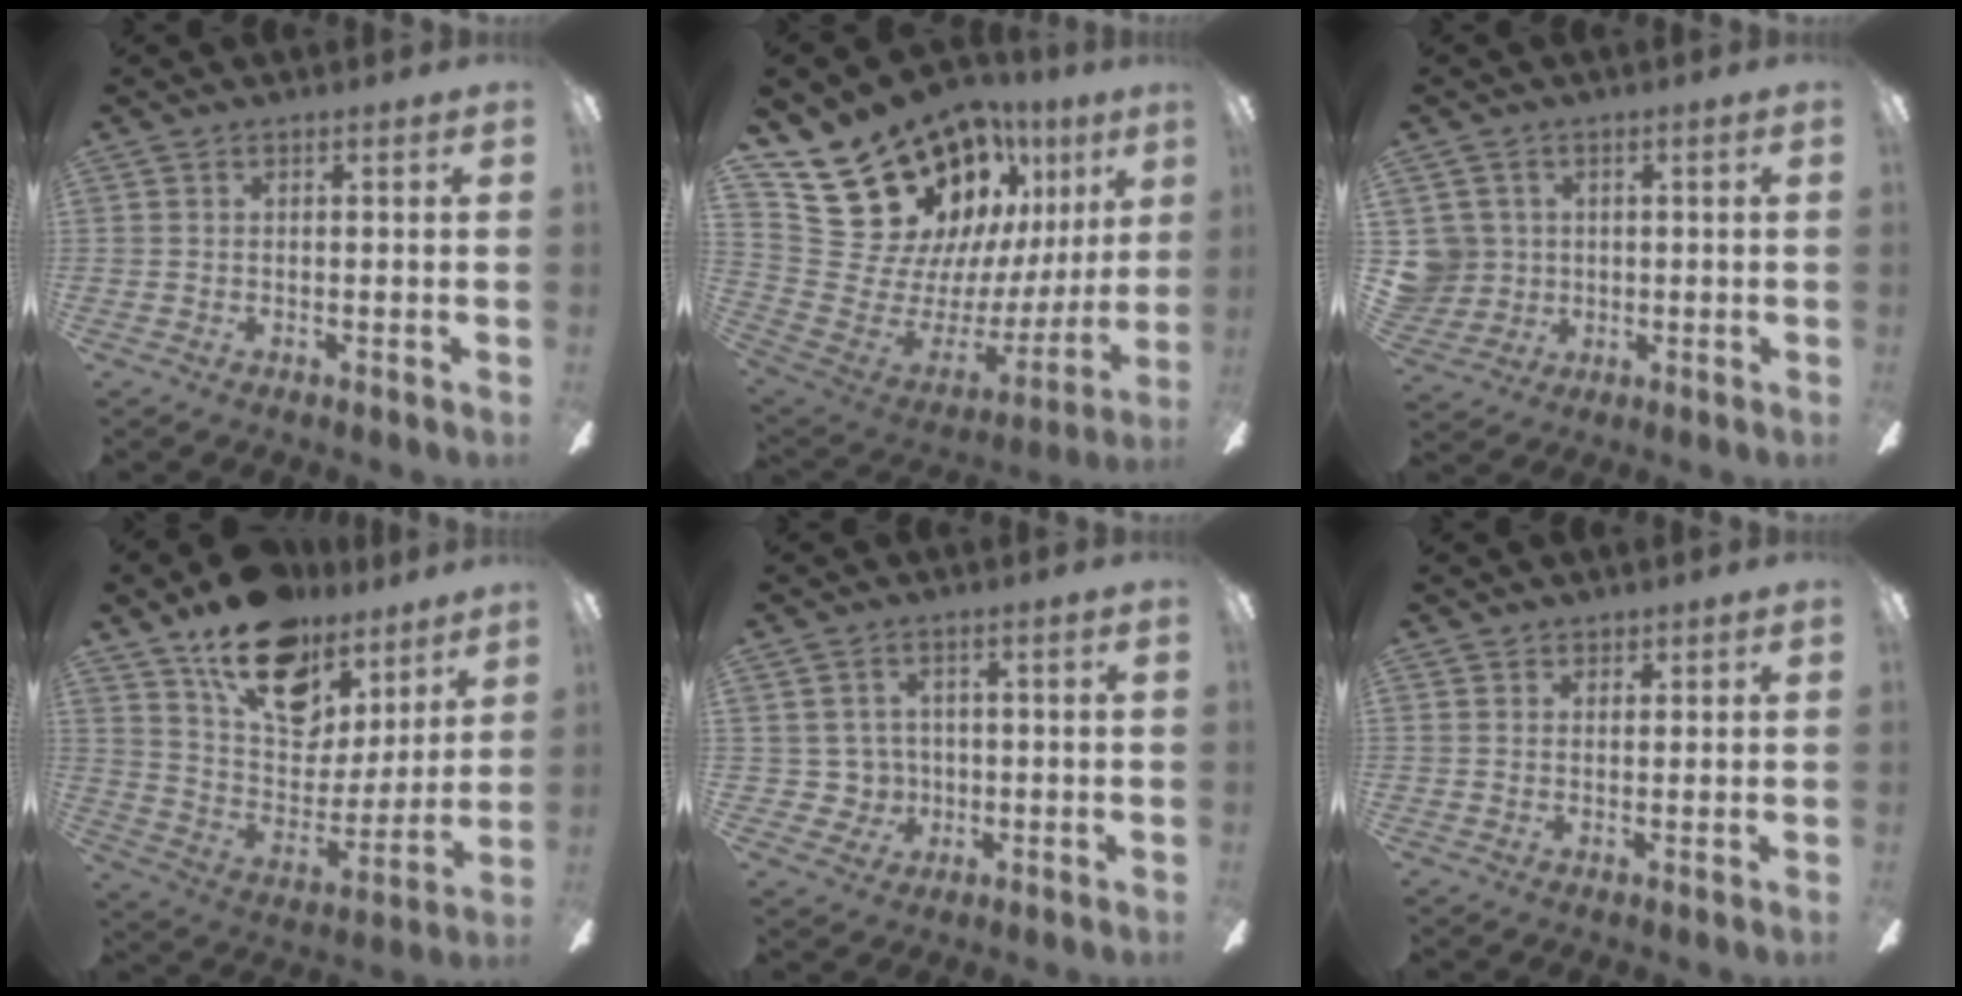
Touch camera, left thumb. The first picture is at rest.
{"total": 20.2, "force": [15.8, 11.3, 5.4], "torque": [-0.080, -0.136, 0.323]}
{"total": 6.4, "force": [1.3, 6.3, 0.6], "torque": [-0.035, 0.002, 0.030]}
{"total": 20.1, "force": [13.4, 11.2, 10.0], "torque": [-0.163, -0.079, 0.241]}
{"total": 5.2, "force": [0.9, 5.2, 0.3], "torque": [-0.019, -0.004, 0.019]}
{"total": 1.8, "force": [1.6, 0.9, -0.1], "torque": [0.009, -0.005, 0.031]}